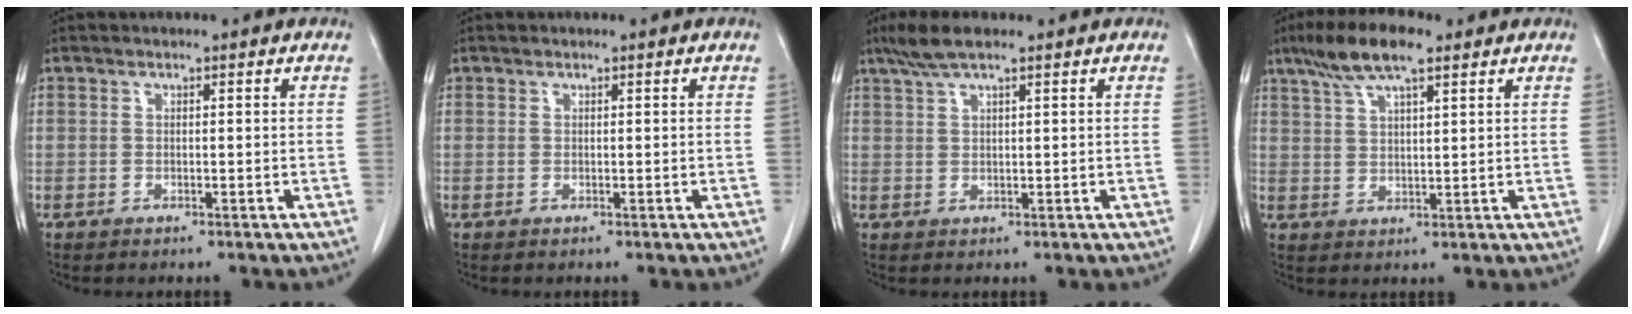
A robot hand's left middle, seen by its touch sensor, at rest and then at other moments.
{"total": 0.0}
{"total": 4.4, "force": [3.2, 0.6, 3.0], "torque": [-0.068, 0.014, 0.064]}
{"total": 8.5, "force": [5.7, 1.8, 6.0], "torque": [-0.120, 0.017, 0.103]}